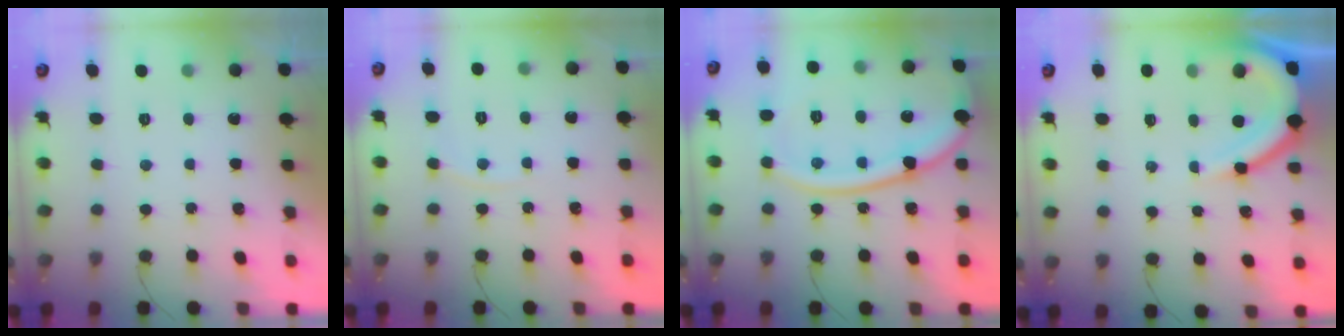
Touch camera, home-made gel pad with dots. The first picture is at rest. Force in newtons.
{"total": 2.9, "press": 2.9, "slide": 0.1}
{"total": 18.0, "press": 17.9, "slide": 1.7}
{"total": 10.6, "press": 10.5, "slide": 1.1}